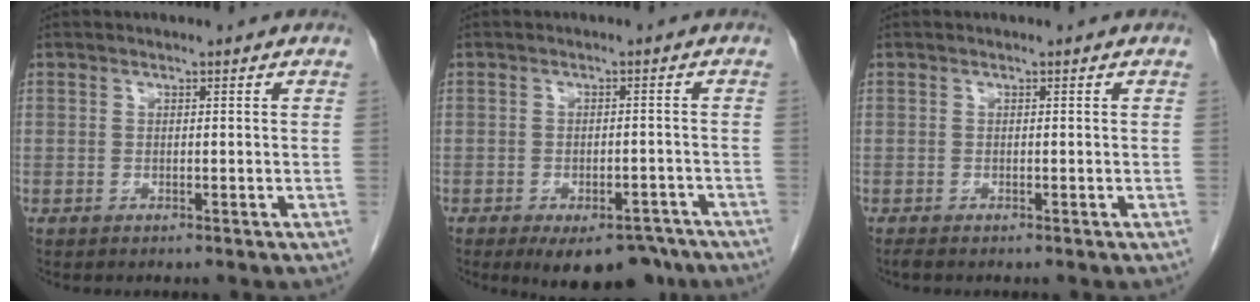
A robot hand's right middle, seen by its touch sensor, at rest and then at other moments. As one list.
[{"total": 9.6, "force": [-7.1, 4.4, 4.8], "torque": [-0.053, 0.000, -0.097]}, {"total": 0.5, "force": [-0.5, 0.0, 0.2], "torque": [-0.010, -0.002, -0.010]}]